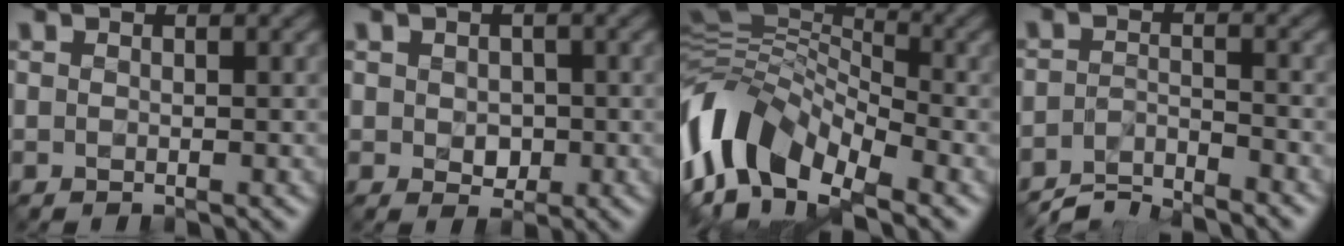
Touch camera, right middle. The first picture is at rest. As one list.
[{"total": 2.0, "force": [-0.1, 1.6, 1.2], "torque": [-0.019, -0.006, -0.002]}, {"total": 10.5, "force": [-5.1, 5.8, 7.2], "torque": [-0.131, 0.004, -0.112]}, {"total": 4.3, "force": [-4.1, 0.7, 1.2], "torque": [-0.021, -0.002, -0.079]}]